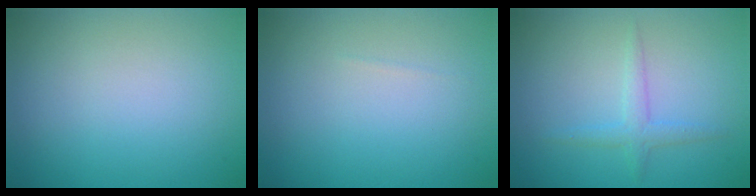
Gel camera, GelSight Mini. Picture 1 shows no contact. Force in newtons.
{"total": 0.0}
{"total": 1.7, "press": 1.7, "slide": 0.0}